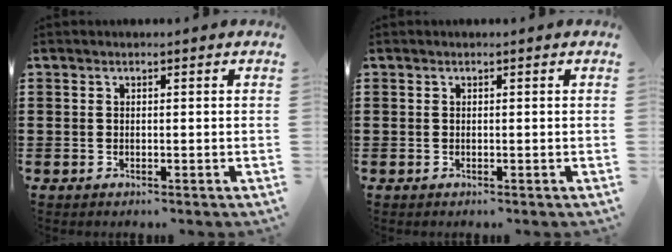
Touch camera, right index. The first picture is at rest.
{"total": 0.0}